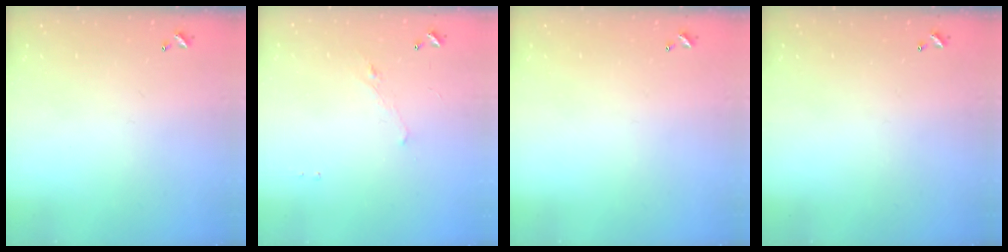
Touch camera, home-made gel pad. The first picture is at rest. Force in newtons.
{"total": 1.3, "press": 1.2, "slide": 0.6}
{"total": 0.0}
{"total": 0.0}